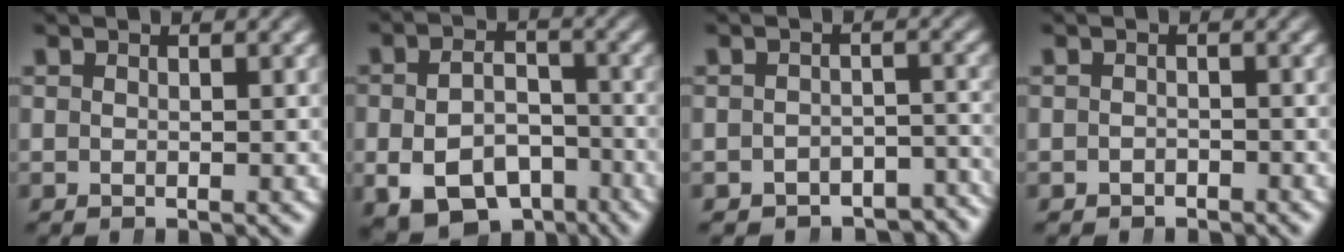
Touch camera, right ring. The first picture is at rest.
{"total": 8.8, "force": [-4.6, 6.2, 4.2], "torque": [-0.057, -0.037, -0.066]}
{"total": 5.6, "force": [-5.3, 1.7, 0.5], "torque": [0.022, -0.013, -0.080]}
{"total": 1.1, "force": [-1.0, 0.1, -0.4], "torque": [0.013, -0.010, -0.011]}